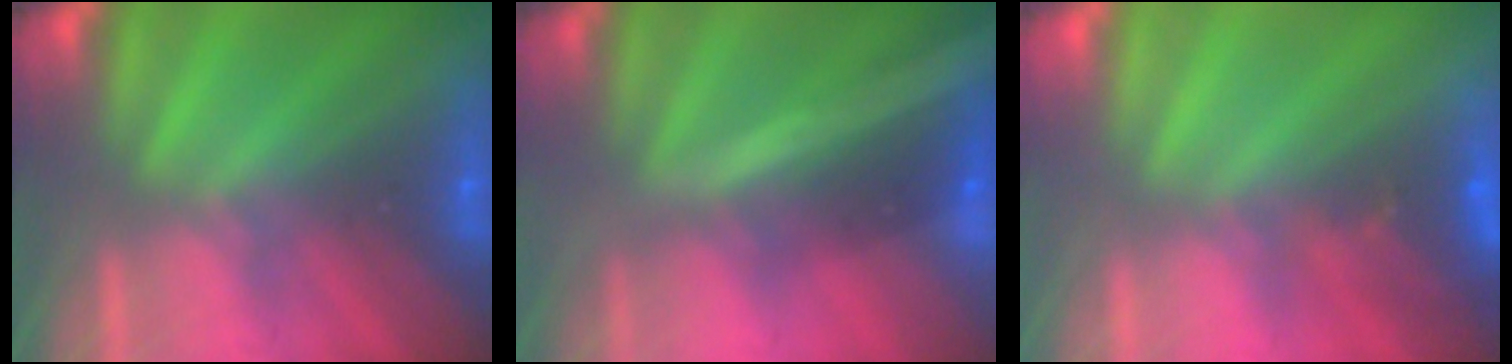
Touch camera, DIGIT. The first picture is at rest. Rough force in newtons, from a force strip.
{"total": 2.0}
{"total": 2.7}